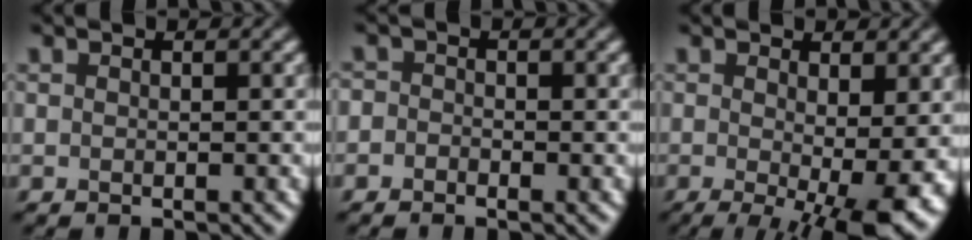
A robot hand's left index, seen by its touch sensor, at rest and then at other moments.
{"total": 1.2, "force": [-0.5, 1.0, 0.4], "torque": [0.003, -0.001, -0.032]}
{"total": 8.1, "force": [-1.5, 2.3, 7.7], "torque": [-0.110, -0.018, -0.012]}